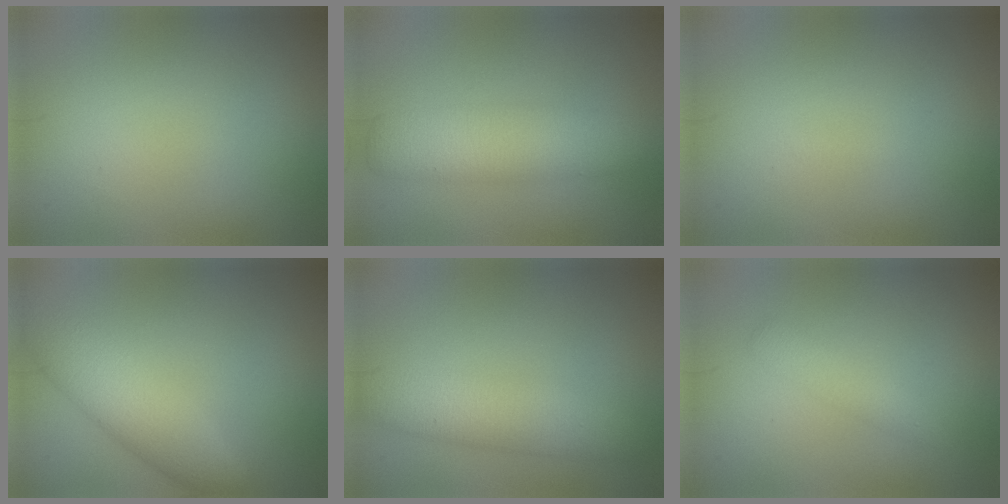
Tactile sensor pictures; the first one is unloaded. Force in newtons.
{"total": 5.6, "press": 5.6, "slide": 0.2}
{"total": 0.0}
{"total": 4.5, "press": 4.5, "slide": 0.2}
{"total": 4.2, "press": 4.2, "slide": 0.1}
{"total": 1.7, "press": 1.7, "slide": 0.0}